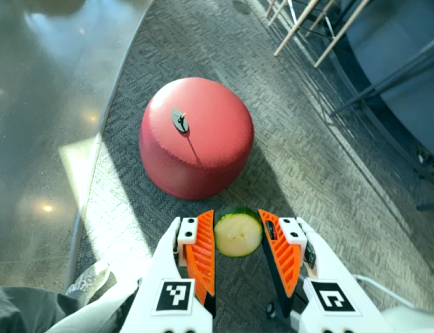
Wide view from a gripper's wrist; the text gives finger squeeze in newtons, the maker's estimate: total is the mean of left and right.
{"total": 9.9, "left": 10.0, "right": 9.8}